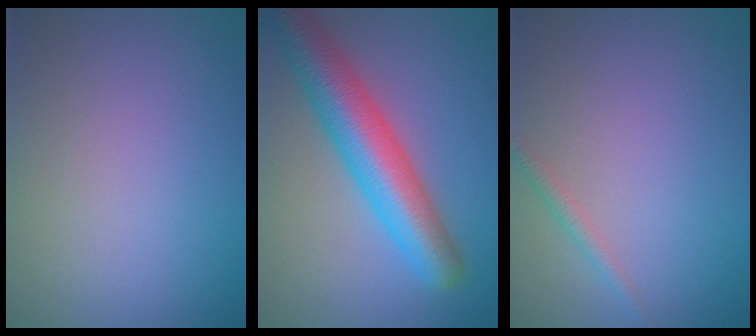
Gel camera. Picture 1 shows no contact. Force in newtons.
{"total": 7.2, "press": 7.2, "slide": 0.3}
{"total": 1.2, "press": 1.2, "slide": 0.0}